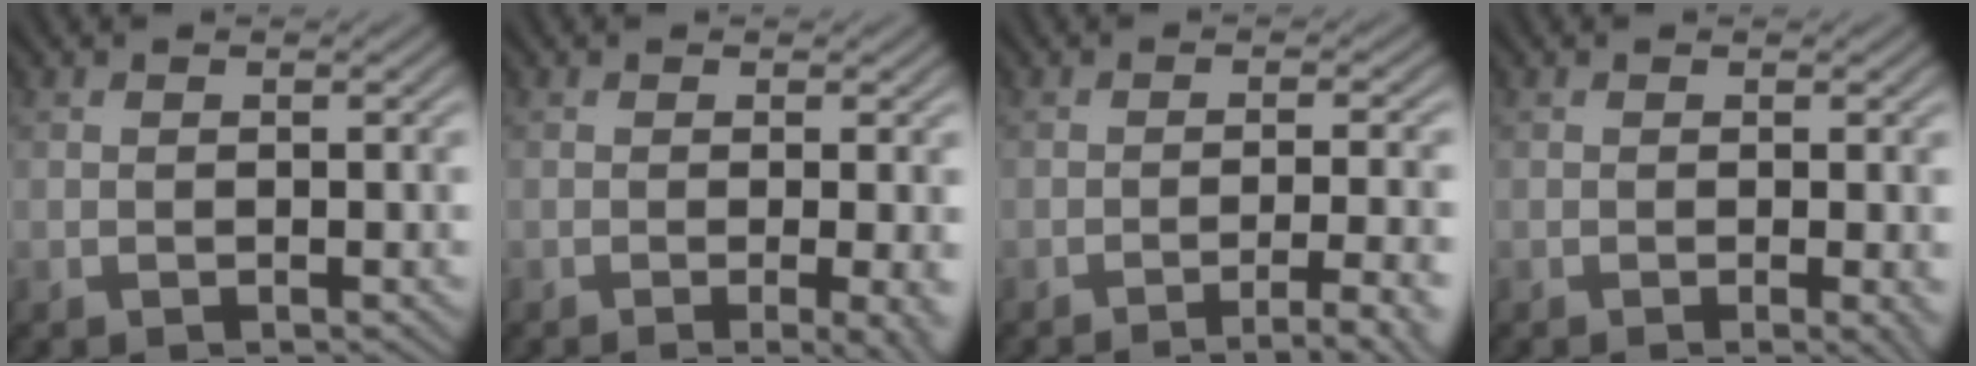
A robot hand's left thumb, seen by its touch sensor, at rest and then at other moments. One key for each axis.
{"total": 4.4, "fx": -0.9, "fy": 1.1, "fz": 4.2, "tx": -0.059, "ty": -0.002, "tz": -0.014}
{"total": 6.6, "fx": -3.7, "fy": 1.2, "fz": 5.3, "tx": -0.070, "ty": 0.009, "tz": -0.057}
{"total": 1.8, "fx": -0.3, "fy": 0.2, "fz": 1.7, "tx": -0.026, "ty": 0.000, "tz": -0.009}